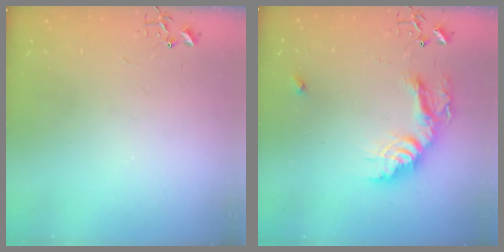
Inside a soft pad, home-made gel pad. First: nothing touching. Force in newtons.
{"total": 17.3, "press": 17.3, "slide": 1.1}